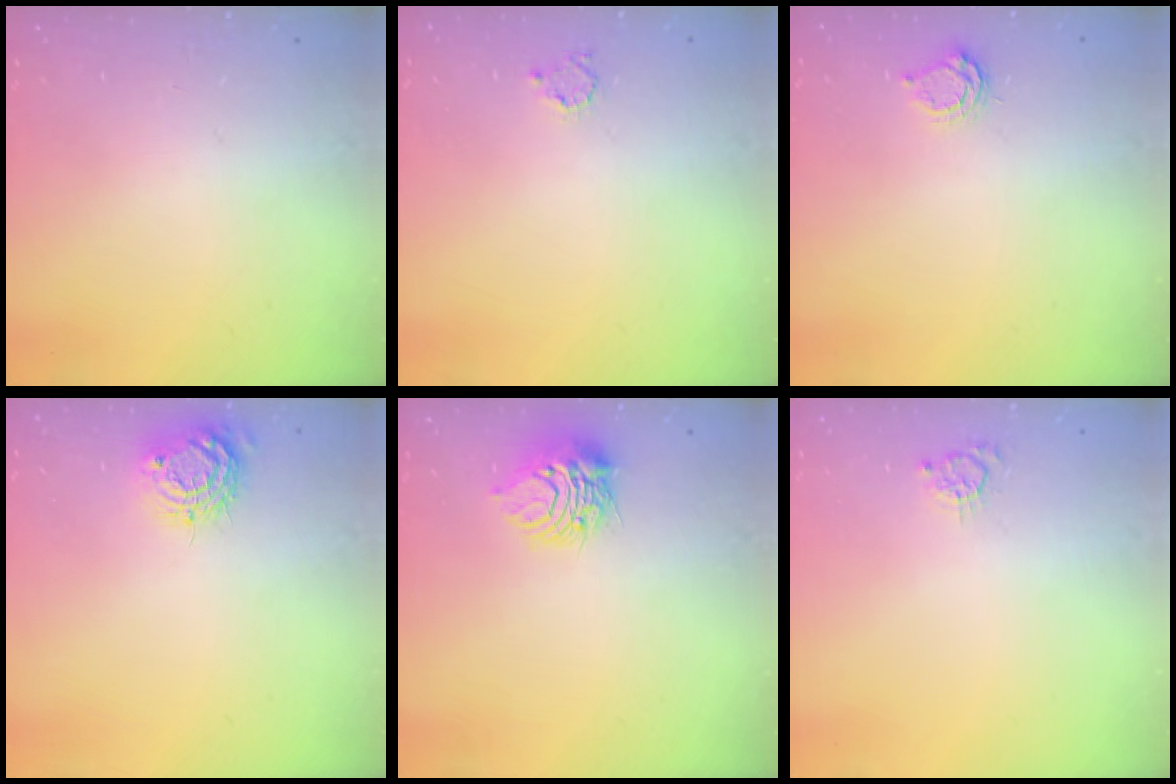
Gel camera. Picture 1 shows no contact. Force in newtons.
{"total": 2.4, "press": 2.4, "slide": 0.4}
{"total": 3.9, "press": 3.8, "slide": 0.4}
{"total": 9.0, "press": 9.0, "slide": 0.5}
{"total": 8.2, "press": 8.2, "slide": 0.3}
{"total": 2.5, "press": 2.5, "slide": 0.3}